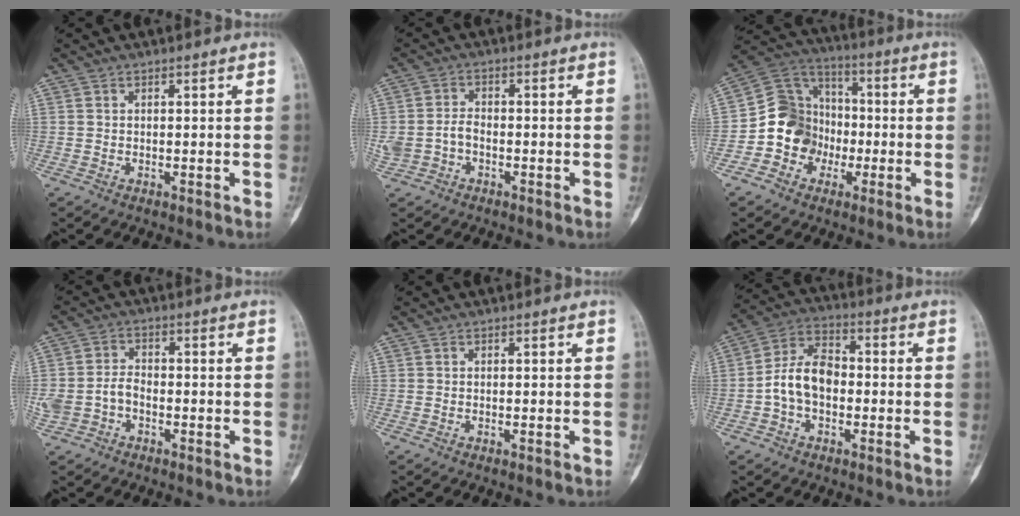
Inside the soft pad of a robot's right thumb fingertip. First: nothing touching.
{"total": 5.2, "force": [-1.5, 3.8, 3.2], "torque": [-0.066, 0.019, -0.027]}
{"total": 12.8, "force": [-3.8, 11.3, 4.5], "torque": [-0.039, 0.060, -0.075]}
{"total": 6.6, "force": [-2.1, 4.9, 3.9], "torque": [-0.081, 0.024, -0.039]}
{"total": 0.6, "force": [-0.3, 0.2, 0.5], "torque": [-0.009, 0.001, -0.004]}
{"total": 9.8, "force": [-1.5, 6.5, 7.1], "torque": [-0.123, 0.034, -0.041]}